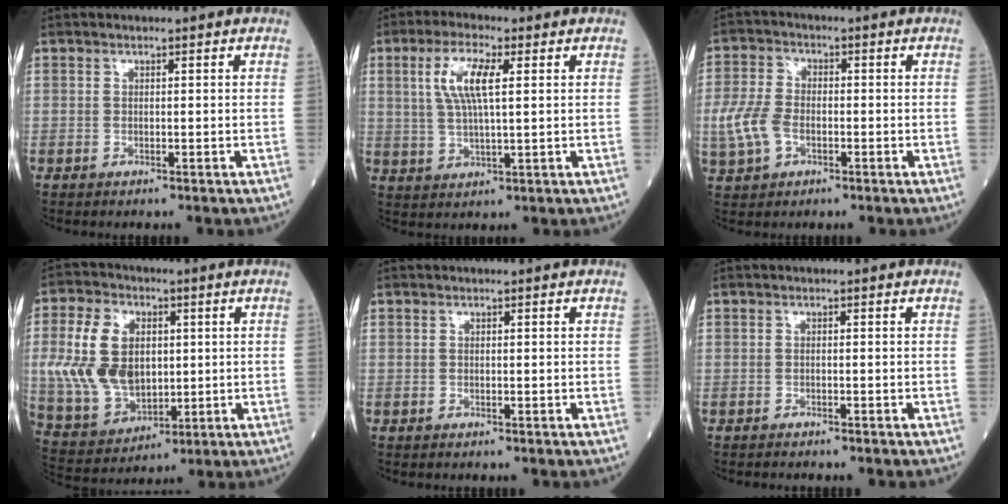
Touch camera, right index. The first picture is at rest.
{"total": 7.2, "force": [2.3, 1.4, 6.7], "torque": [-0.144, 0.008, 0.048]}
{"total": 6.6, "force": [-1.6, 4.3, 4.8], "torque": [-0.128, 0.005, -0.032]}
{"total": 13.2, "force": [1.5, 8.8, 9.7], "torque": [-0.221, 0.016, 0.043]}
{"total": 0.0}
{"total": 1.1, "force": [-1.0, -0.1, 0.4], "torque": [-0.005, 0.001, -0.012]}